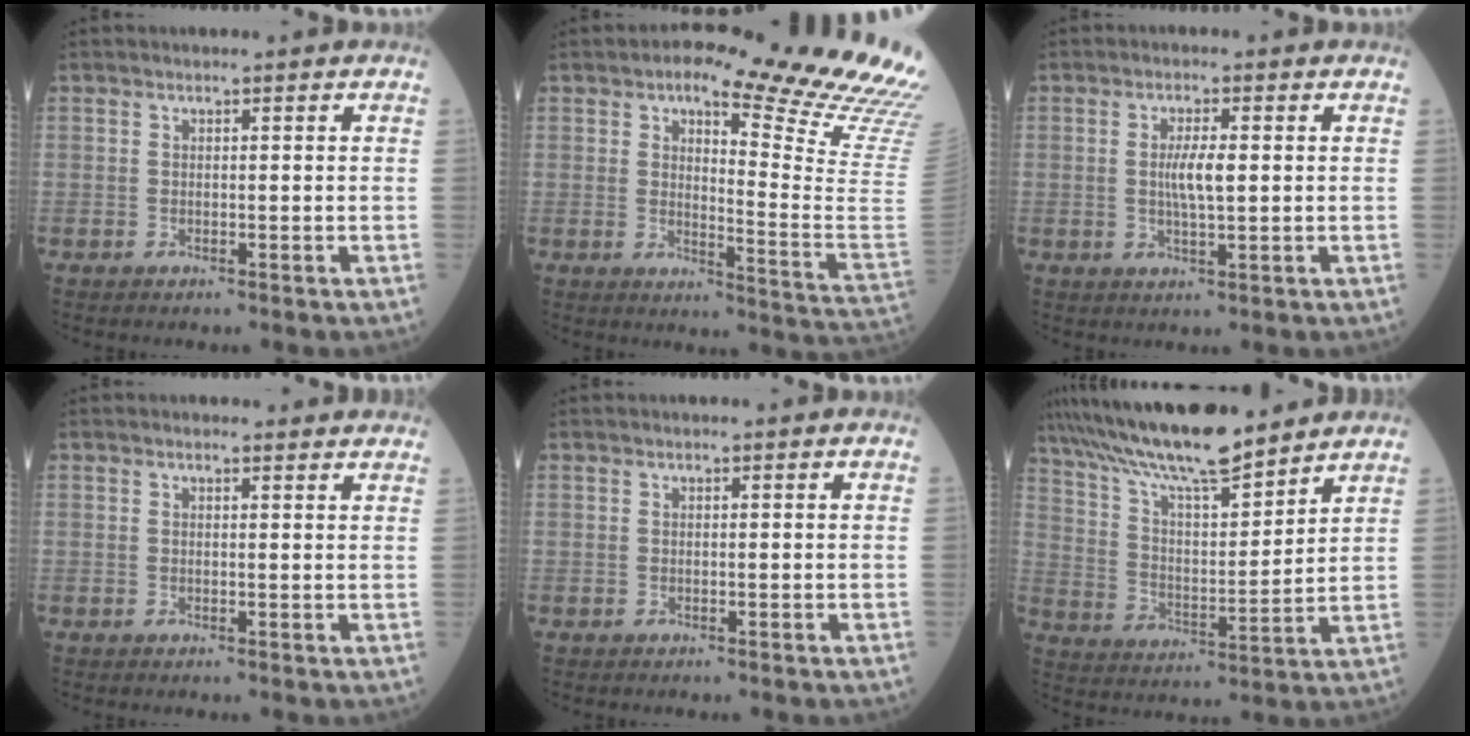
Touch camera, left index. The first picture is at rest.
{"total": 21.5, "force": [17.7, 1.6, 12.1], "torque": [-0.156, -0.090, 0.198]}
{"total": 4.0, "force": [0.3, 0.8, 3.9], "torque": [-0.075, -0.002, 0.006]}
{"total": 3.5, "force": [3.3, 1.0, 0.8], "torque": [-0.014, 0.009, 0.033]}
{"total": 0.0}
{"total": 17.2, "force": [14.7, 2.2, 8.6], "torque": [-0.157, 0.010, 0.259]}